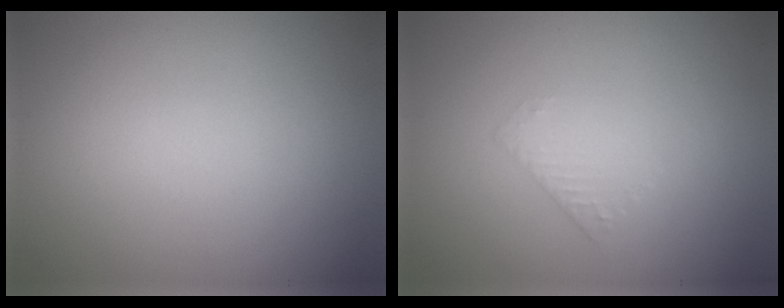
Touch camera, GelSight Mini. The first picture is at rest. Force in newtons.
{"total": 1.3, "press": 1.3, "slide": 0.3}